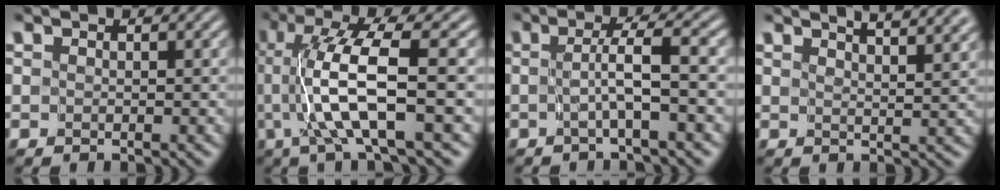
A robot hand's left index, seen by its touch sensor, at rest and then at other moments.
{"total": 7.5, "force": [-0.3, 1.3, 7.4], "torque": [-0.134, 0.007, -0.003]}
{"total": 3.0, "force": [-0.6, -0.1, 2.9], "torque": [-0.051, 0.002, -0.013]}
{"total": 7.4, "force": [5.7, 2.1, 4.1], "torque": [-0.021, 0.027, 0.043]}